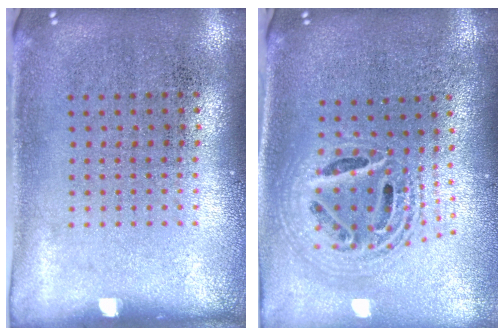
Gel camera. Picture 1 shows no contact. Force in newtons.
{"total": 2.2, "press": 1.7, "slide": 1.4}